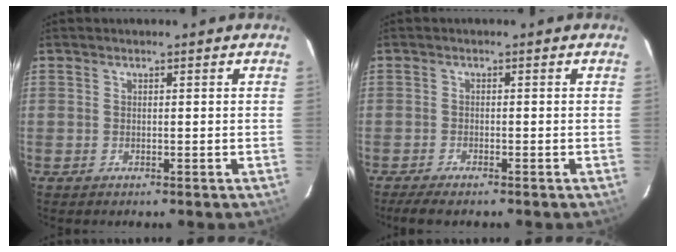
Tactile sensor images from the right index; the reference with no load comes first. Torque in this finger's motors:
{"motor_torque": [0.05, -0.04, 0.09, 0.02]}